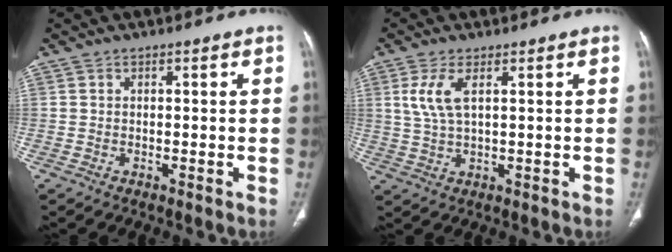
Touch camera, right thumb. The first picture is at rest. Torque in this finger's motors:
{"motor_torque": [-0.41, 1.35, 1.68, 0.27, 0.62]}